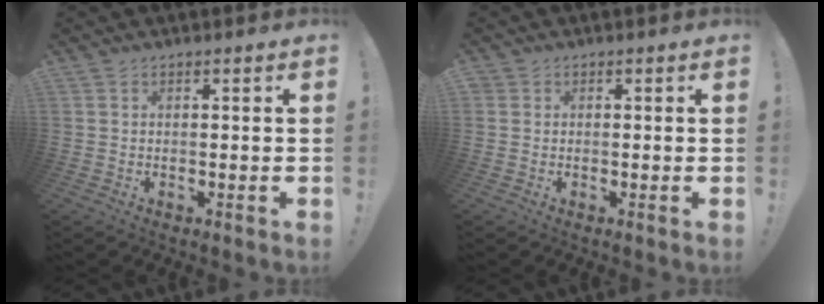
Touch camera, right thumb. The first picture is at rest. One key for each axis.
{"total": 1.2, "fx": 0.4, "fy": 1.1, "fz": 0.2, "tx": -0.002, "ty": 0.002, "tz": 0.007}